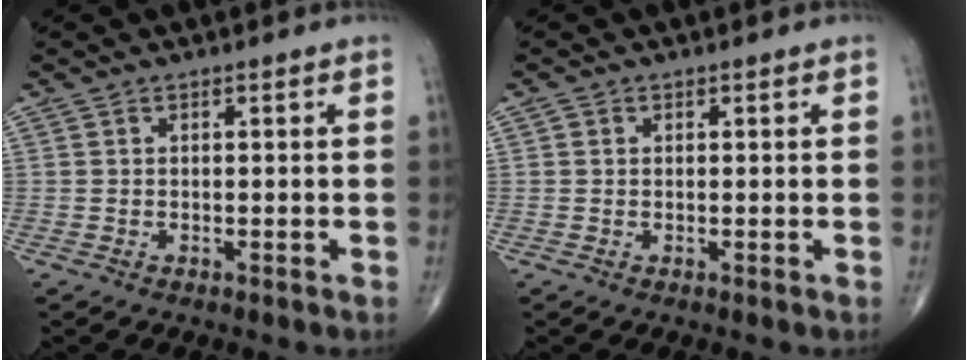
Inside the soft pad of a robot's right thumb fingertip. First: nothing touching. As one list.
[{"total": 0.5, "force": [0.1, 0.5, 0.1], "torque": [0.001, 0.001, 0.000]}]